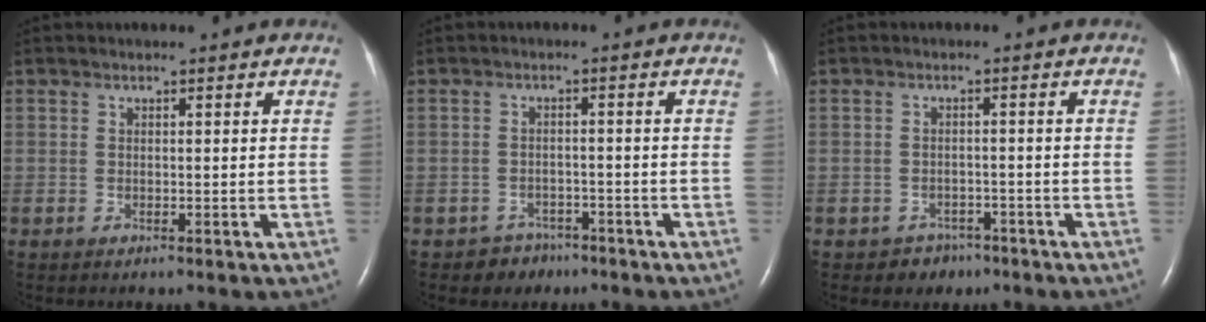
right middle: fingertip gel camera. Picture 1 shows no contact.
{"total": 3.3, "force": [-2.3, 2.3, -0.2], "torque": [-0.003, 0.009, -0.032]}
{"total": 2.9, "force": [-1.9, 2.2, 0.1], "torque": [-0.008, 0.010, -0.023]}